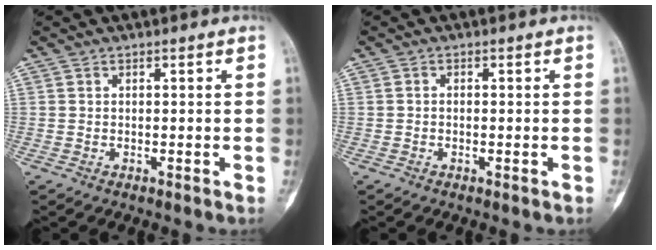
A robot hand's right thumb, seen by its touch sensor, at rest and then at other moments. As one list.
[{"total": 0.6, "force": [-0.2, 0.5, 0.3], "torque": [-0.001, 0.002, -0.007]}]